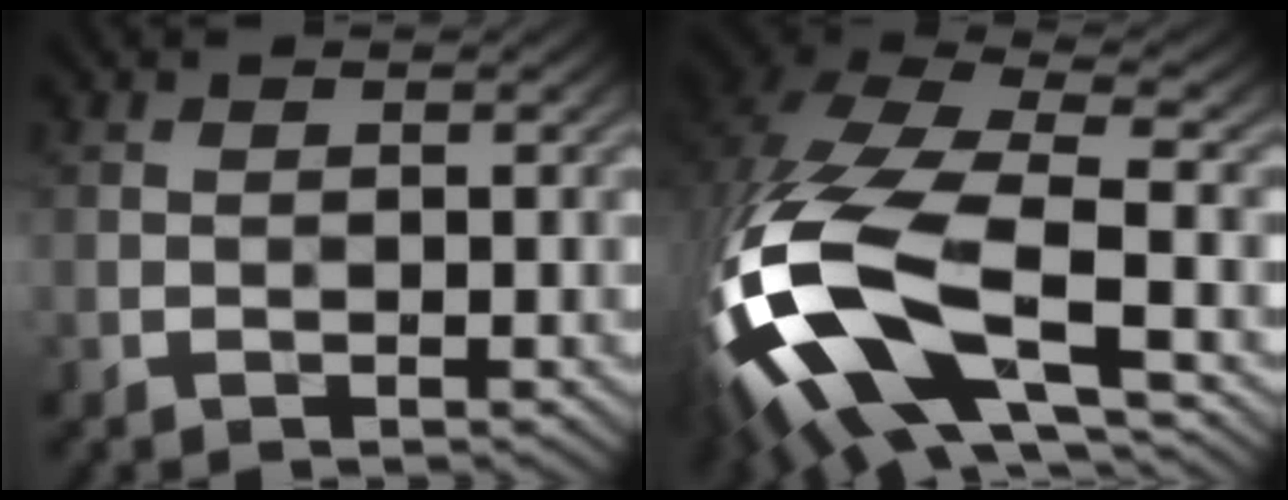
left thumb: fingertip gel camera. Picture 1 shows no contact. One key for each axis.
{"total": 19.3, "fx": -5.7, "fy": 9.4, "fz": 15.8, "tx": -0.384, "ty": -0.053, "tz": -0.081}